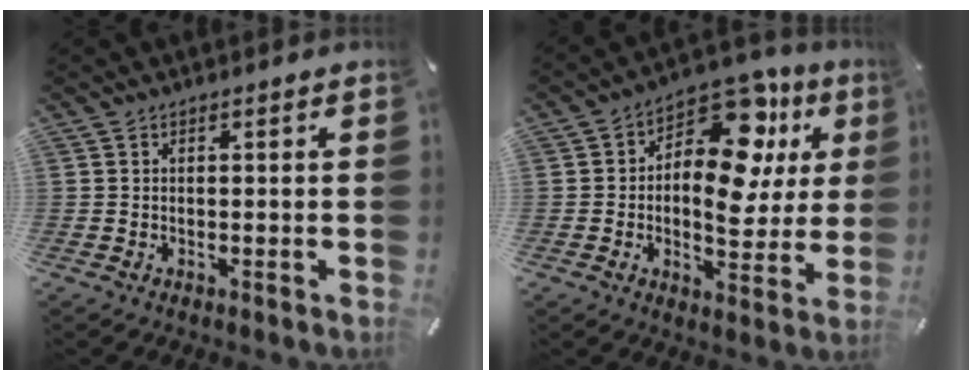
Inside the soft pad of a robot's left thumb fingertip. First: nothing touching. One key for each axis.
{"total": 15.9, "fx": 5.5, "fy": 9.2, "fz": 11.8, "tx": -0.166, "ty": -0.049, "tz": 0.092}